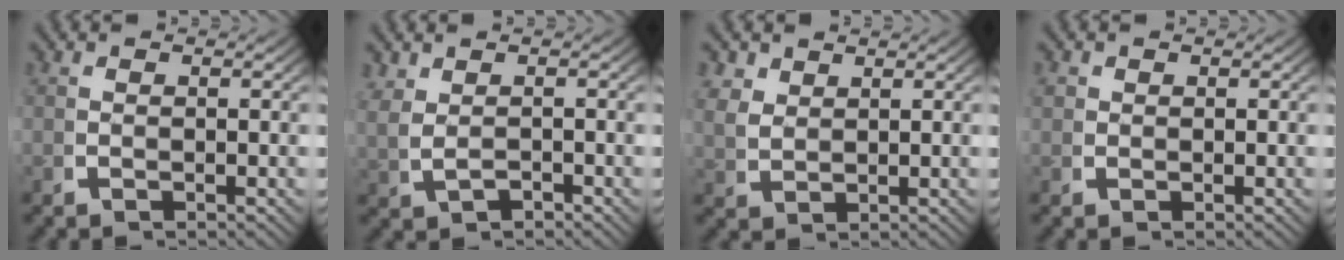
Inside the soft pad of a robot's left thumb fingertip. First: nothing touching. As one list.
[{"total": 1.7, "force": [0.3, 1.2, 1.2], "torque": [-0.033, -0.007, 0.018]}, {"total": 2.6, "force": [1.9, 1.5, 0.9], "torque": [-0.023, -0.004, 0.048]}, {"total": 1.2, "force": [0.5, 1.0, 0.3], "torque": [-0.011, -0.008, 0.013]}]